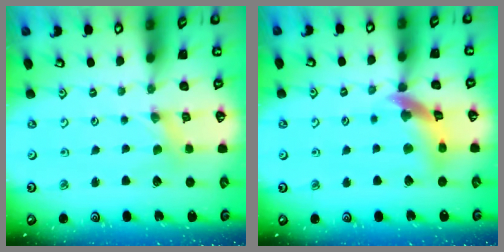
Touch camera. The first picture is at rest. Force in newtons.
{"total": 11.3, "press": 11.2, "slide": 1.4}